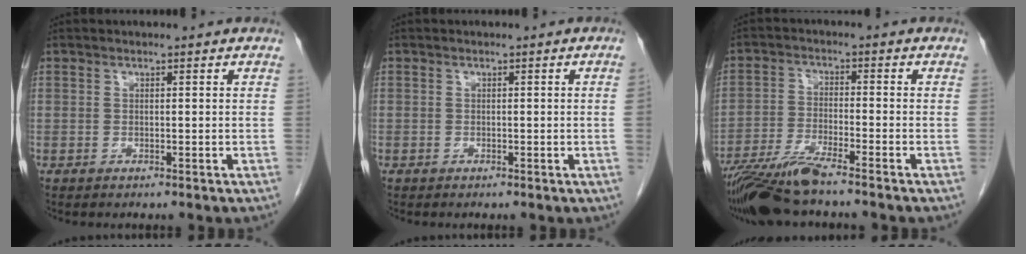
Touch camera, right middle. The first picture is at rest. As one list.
[{"total": 0.7, "force": [-0.1, -0.3, 0.6], "torque": [0.002, 0.002, -0.001]}, {"total": 8.9, "force": [-7.5, -0.3, 4.8], "torque": [-0.087, -0.025, -0.138]}]